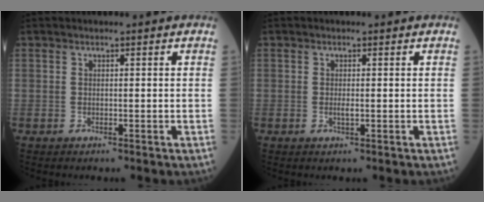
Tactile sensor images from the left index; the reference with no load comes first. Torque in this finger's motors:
{"motor_torque": [0.22, 0.14, 0.00, 0.00]}